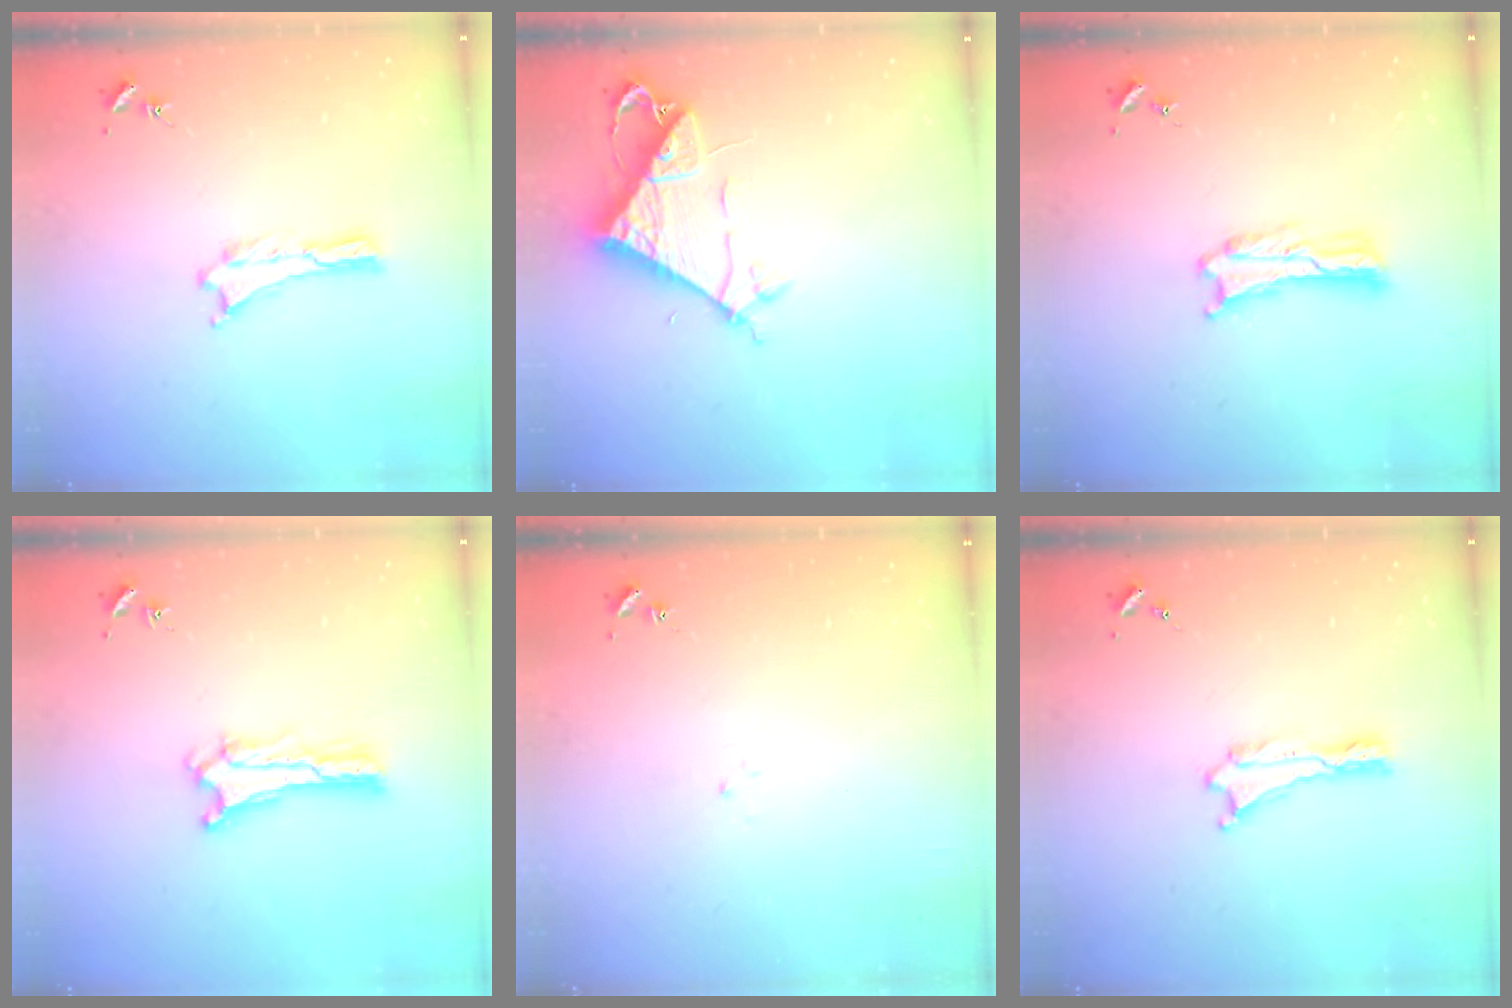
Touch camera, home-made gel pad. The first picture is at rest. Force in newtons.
{"total": 7.3, "press": 7.2, "slide": 0.7}
{"total": 1.0, "press": 1.0, "slide": 0.2}
{"total": 0.7, "press": 0.6, "slide": 0.2}
{"total": 1.1, "press": 1.0, "slide": 0.2}
{"total": 0.0}